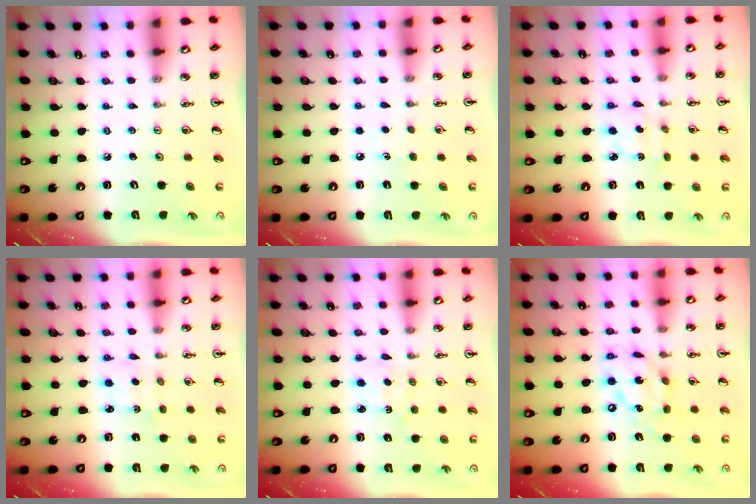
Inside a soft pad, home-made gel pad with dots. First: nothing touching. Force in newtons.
{"total": 4.3, "press": 4.3, "slide": 0.4}
{"total": 2.5, "press": 2.5, "slide": 0.2}
{"total": 2.5, "press": 2.4, "slide": 0.6}
{"total": 2.3, "press": 2.3, "slide": 0.3}
{"total": 14.0, "press": 13.9, "slide": 1.4}